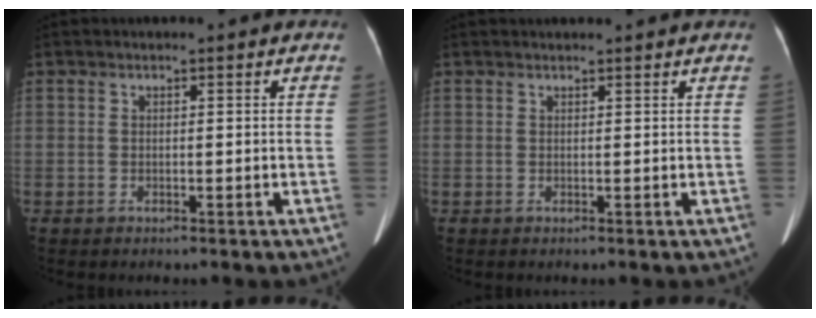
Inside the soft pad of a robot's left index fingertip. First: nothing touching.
{"total": 3.0, "force": [2.9, -0.1, 0.8], "torque": [-0.008, 0.021, 0.035]}